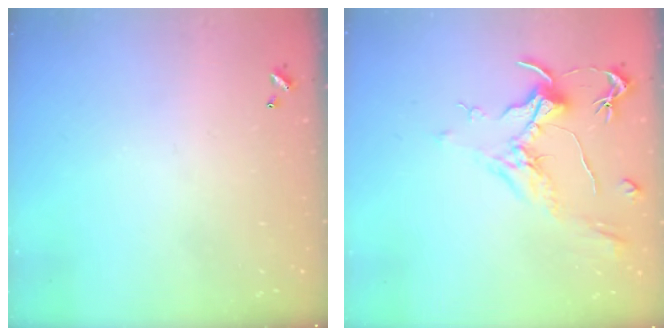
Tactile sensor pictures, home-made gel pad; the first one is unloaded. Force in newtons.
{"total": 2.1, "press": 2.0, "slide": 0.8}